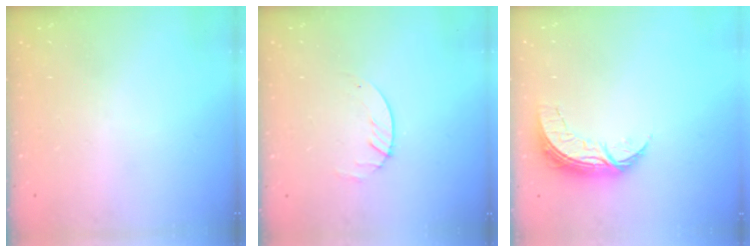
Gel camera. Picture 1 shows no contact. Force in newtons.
{"total": 1.7, "press": 1.6, "slide": 0.2}
{"total": 8.8, "press": 8.8, "slide": 0.6}